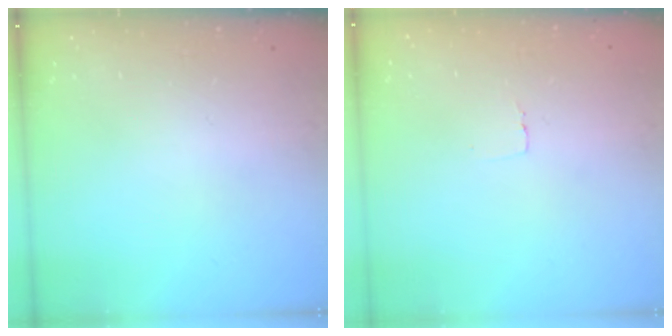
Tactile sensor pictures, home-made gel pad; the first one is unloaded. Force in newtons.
{"total": 2.3, "press": 2.3, "slide": 0.1}